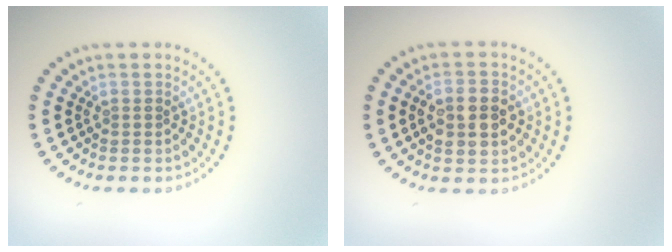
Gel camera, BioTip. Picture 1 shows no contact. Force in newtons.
{"total": 4.3, "press": 4.3, "slide": 0.3}